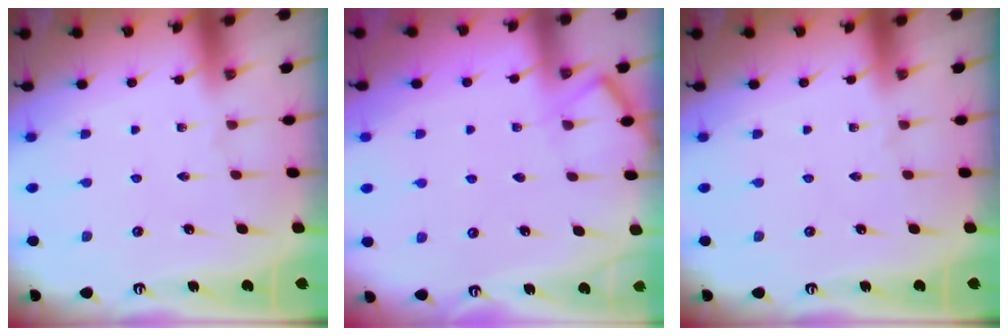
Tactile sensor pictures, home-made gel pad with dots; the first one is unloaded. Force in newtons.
{"total": 5.5, "press": 5.5, "slide": 0.6}
{"total": 0.0}